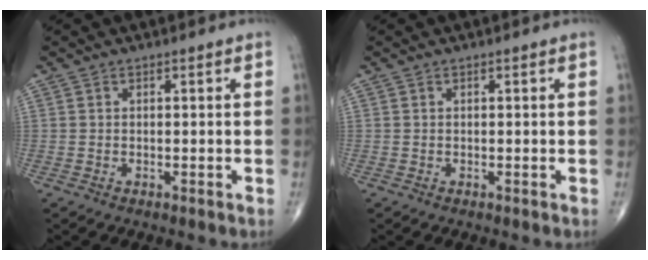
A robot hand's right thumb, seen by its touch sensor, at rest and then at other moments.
{"total": 0.0}